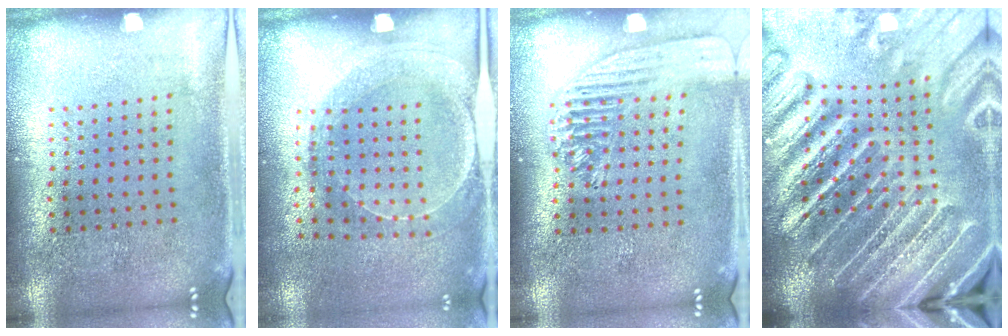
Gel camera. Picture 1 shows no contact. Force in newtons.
{"total": 1.6, "press": 1.5, "slide": 0.4}
{"total": 1.7, "press": 1.6, "slide": 0.6}
{"total": 5.4, "press": 4.8, "slide": 2.7}